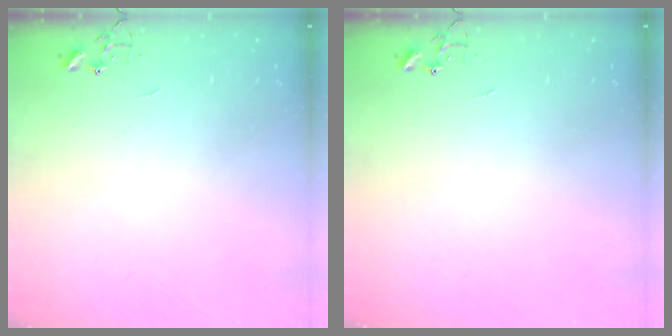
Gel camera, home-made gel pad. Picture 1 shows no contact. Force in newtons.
{"total": 0.0}